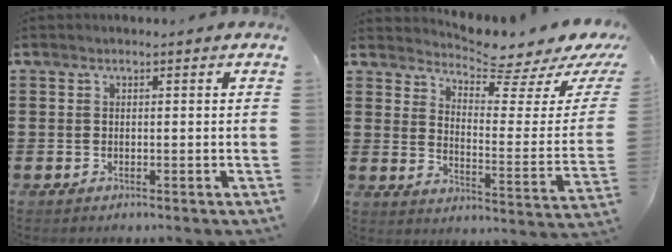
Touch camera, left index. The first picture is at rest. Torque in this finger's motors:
{"motor_torque": [2.14, 0.00, 0.36, 0.01]}